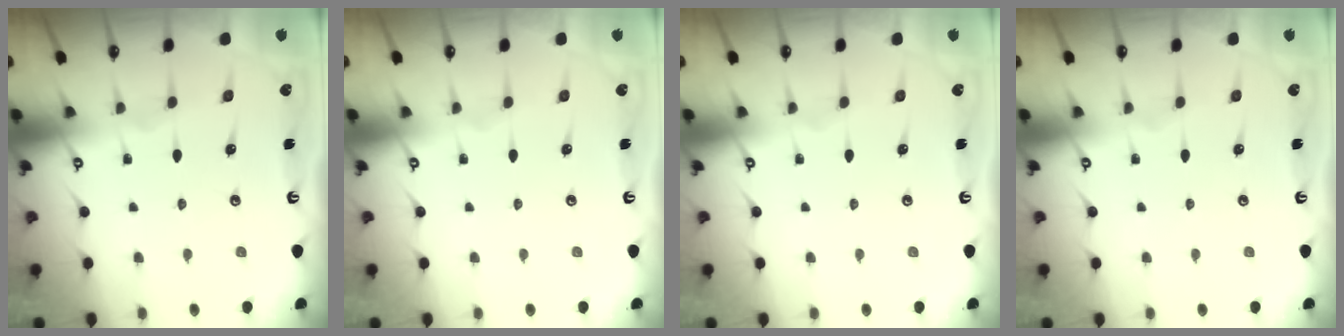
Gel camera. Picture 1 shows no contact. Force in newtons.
{"total": 0.0}
{"total": 0.0}
{"total": 0.0}